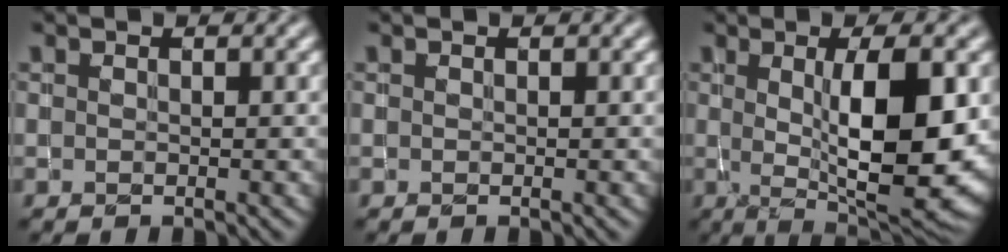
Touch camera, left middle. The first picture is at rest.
{"total": 0.0}
{"total": 10.3, "force": [0.1, 3.0, 9.9], "torque": [-0.142, -0.011, 0.009]}